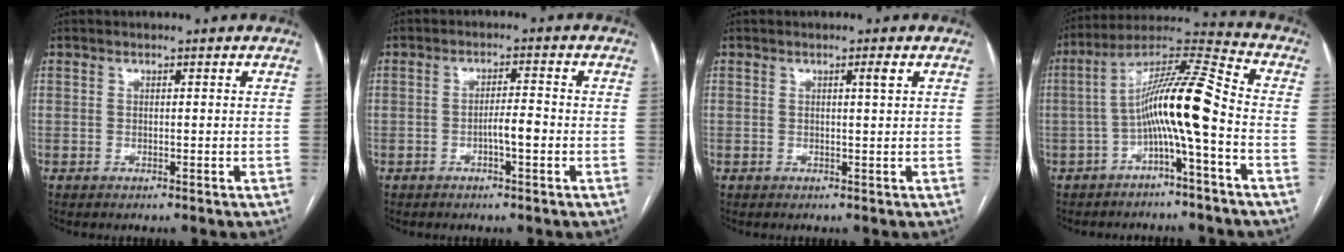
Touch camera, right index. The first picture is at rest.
{"total": 3.2, "force": [-1.1, 0.4, 3.0], "torque": [-0.047, 0.003, -0.019]}
{"total": 1.2, "force": [0.5, -0.3, 1.0], "torque": [-0.019, -0.001, 0.009]}
{"total": 12.0, "force": [-2.8, -0.1, 11.7], "torque": [-0.207, 0.030, -0.056]}